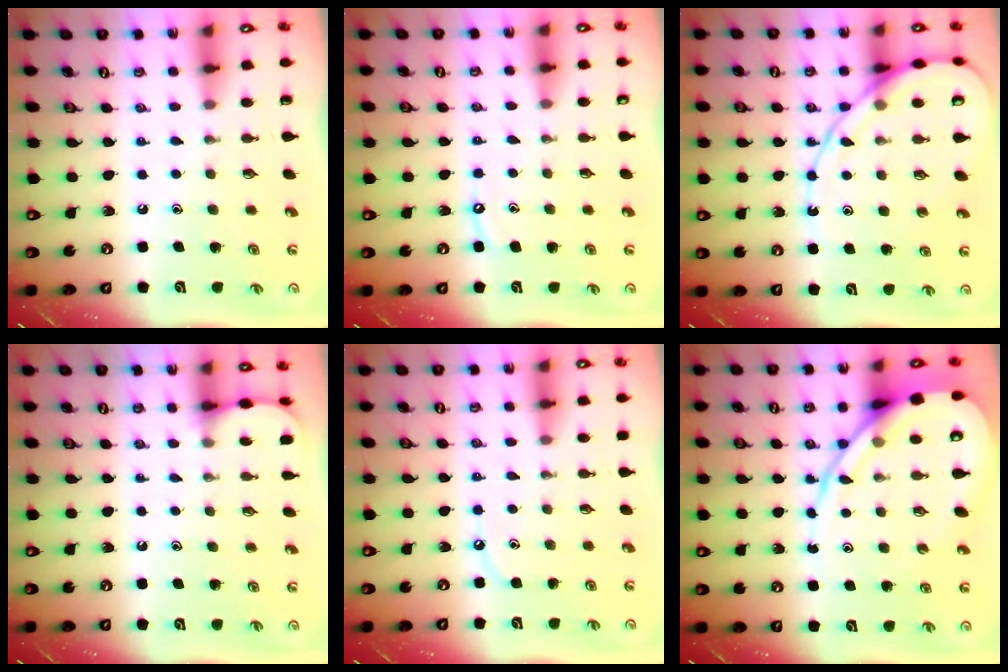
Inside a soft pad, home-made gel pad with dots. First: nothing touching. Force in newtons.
{"total": 4.0, "press": 4.0, "slide": 0.5}
{"total": 11.9, "press": 11.9, "slide": 1.1}
{"total": 3.8, "press": 3.8, "slide": 0.5}
{"total": 4.6, "press": 4.6, "slide": 0.4}
{"total": 13.1, "press": 13.1, "slide": 1.2}